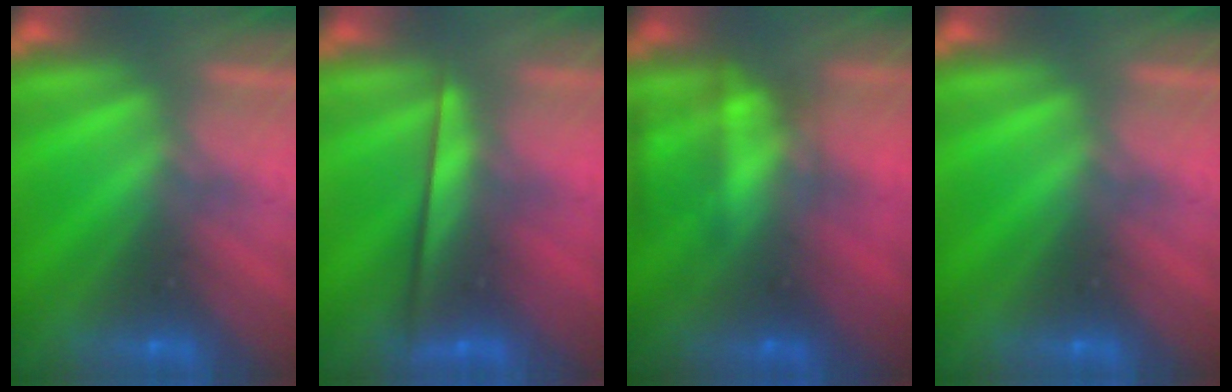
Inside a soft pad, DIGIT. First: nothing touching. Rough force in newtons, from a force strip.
{"total": 2.3}
{"total": 7.4}
{"total": 0.0}